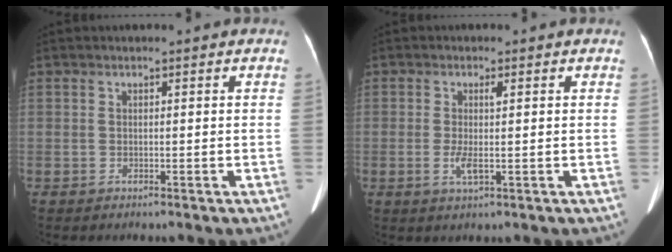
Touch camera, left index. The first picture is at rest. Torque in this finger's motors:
{"motor_torque": [0.05, -0.03, 0.05, 0.06]}